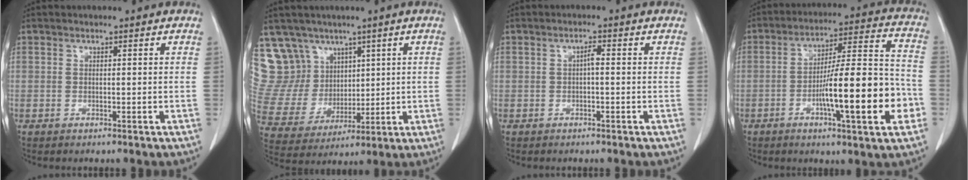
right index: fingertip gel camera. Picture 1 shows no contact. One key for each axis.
{"total": 13.7, "fx": 8.6, "fy": 10.4, "fz": 2.3, "tx": -0.071, "ty": 0.050, "tz": 0.195}
{"total": 1.4, "fx": -0.1, "fy": 0.3, "fz": 1.3, "tx": -0.024, "ty": 0.004, "tz": -0.001}
{"total": 18.0, "fx": -5.2, "fy": 1.9, "fz": 17.1, "tx": -0.261, "ty": 0.009, "tz": -0.077}